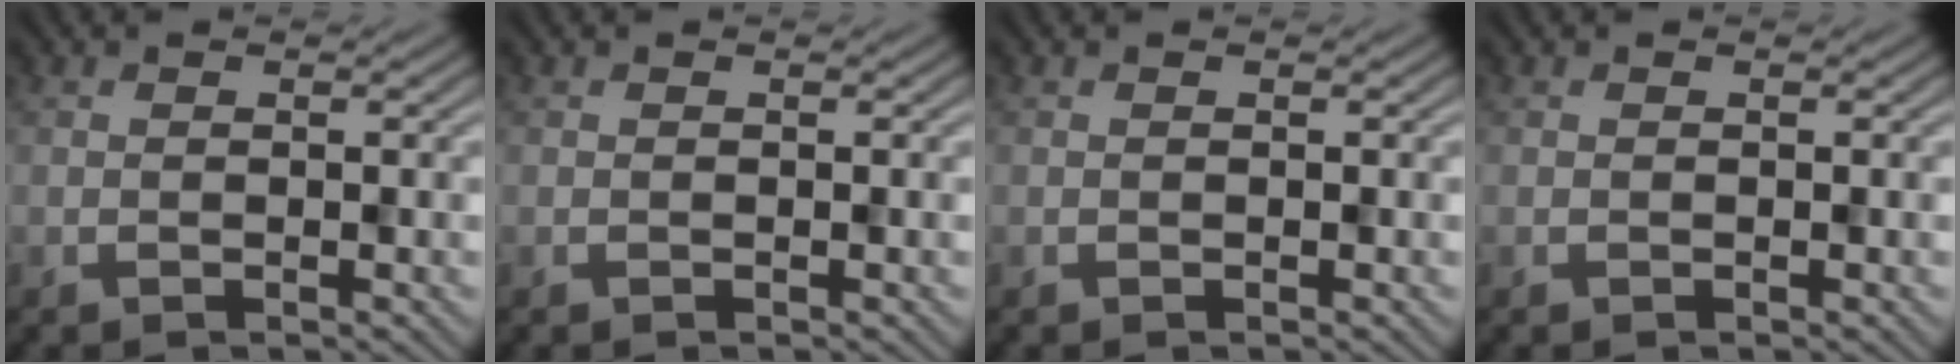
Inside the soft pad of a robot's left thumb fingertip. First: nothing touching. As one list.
[{"total": 0.0}, {"total": 0.0}, {"total": 0.0}]